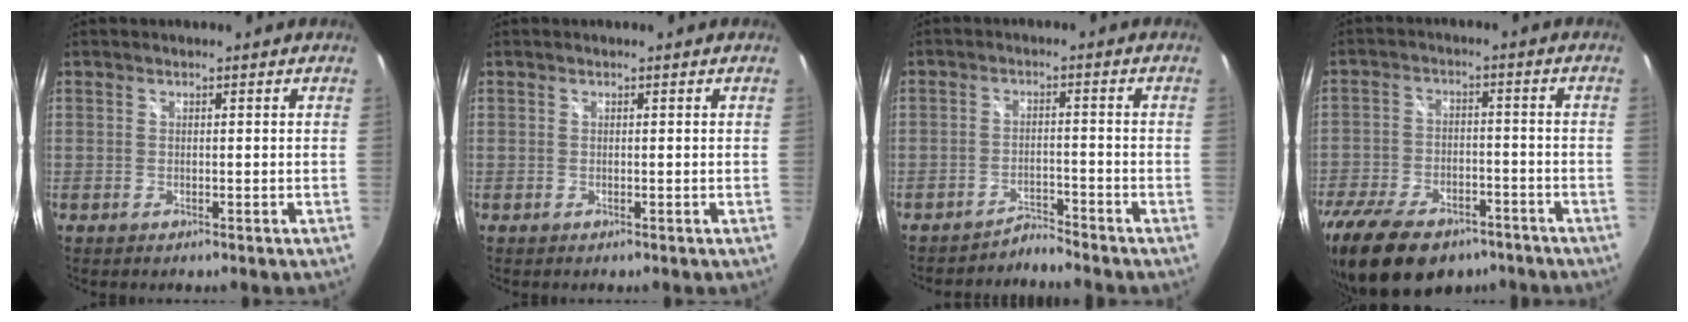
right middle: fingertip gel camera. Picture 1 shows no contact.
{"total": 0.0}
{"total": 3.4, "force": [-3.3, -0.4, -0.5], "torque": [0.001, 0.001, -0.059]}
{"total": 20.2, "force": [-14.3, 10.0, 10.3], "torque": [-0.237, -0.031, -0.228]}